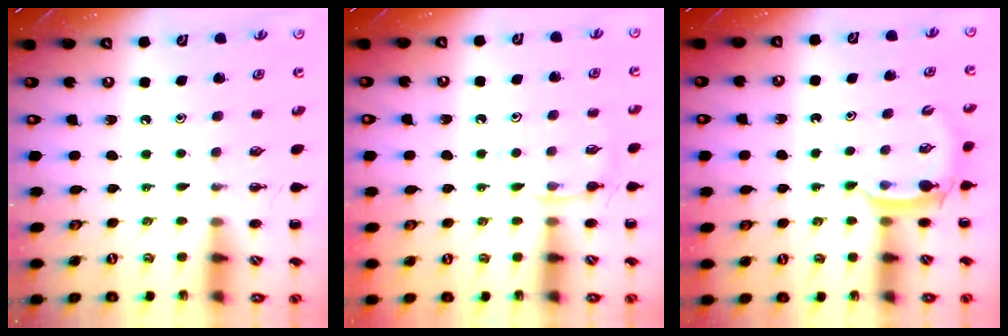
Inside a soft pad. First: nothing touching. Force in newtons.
{"total": 7.0, "press": 6.7, "slide": 1.8}
{"total": 4.0, "press": 3.9, "slide": 0.8}